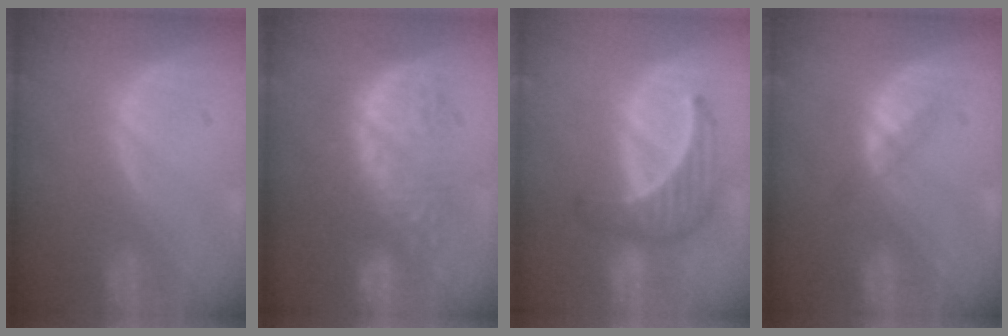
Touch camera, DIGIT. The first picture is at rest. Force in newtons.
{"total": 9.1, "press": 8.5, "slide": 3.2}
{"total": 6.6, "press": 6.2, "slide": 2.3}
{"total": 1.5, "press": 1.5, "slide": 0.1}